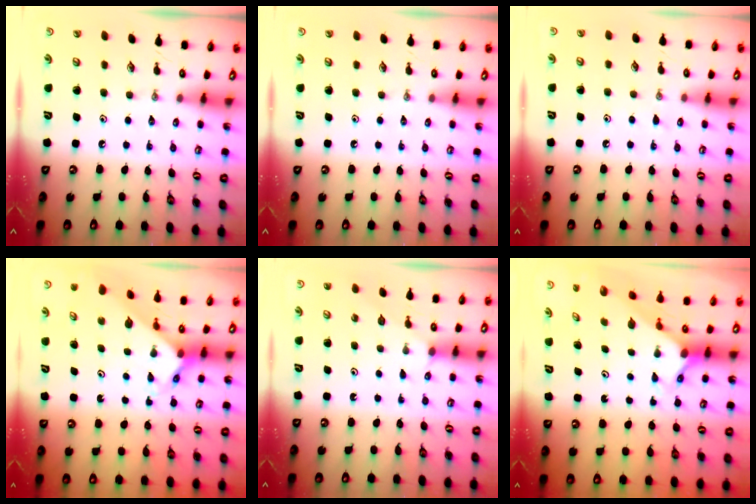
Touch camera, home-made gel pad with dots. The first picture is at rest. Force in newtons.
{"total": 0.0}
{"total": 4.4, "press": 4.4, "slide": 0.6}
{"total": 2.2, "press": 2.2, "slide": 0.1}
{"total": 1.7, "press": 1.7, "slide": 0.2}
{"total": 2.2, "press": 2.2, "slide": 0.2}